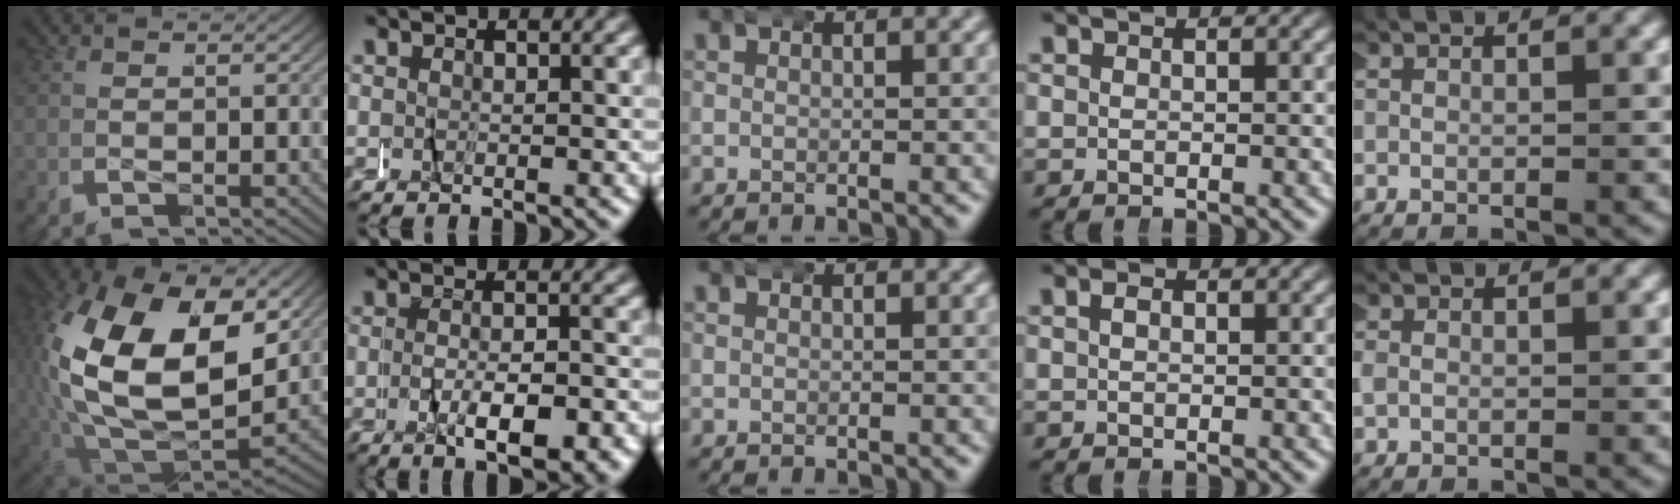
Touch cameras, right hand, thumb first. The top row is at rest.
{"thumb": {"total": 18.3, "force": [0.9, 12.2, 13.6], "torque": [-0.317, -0.060, 0.038]}, "index": {"total": 5.3, "force": [-2.3, 2.0, 4.4], "torque": [-0.070, -0.007, -0.035]}, "ring": {"total": 0.7, "force": [0.2, 0.4, 0.6], "torque": [-0.008, 0.004, 0.004]}, "little": {"total": 1.2, "force": [0.1, 1.0, 0.7], "torque": [-0.023, 0.002, 0.003]}}